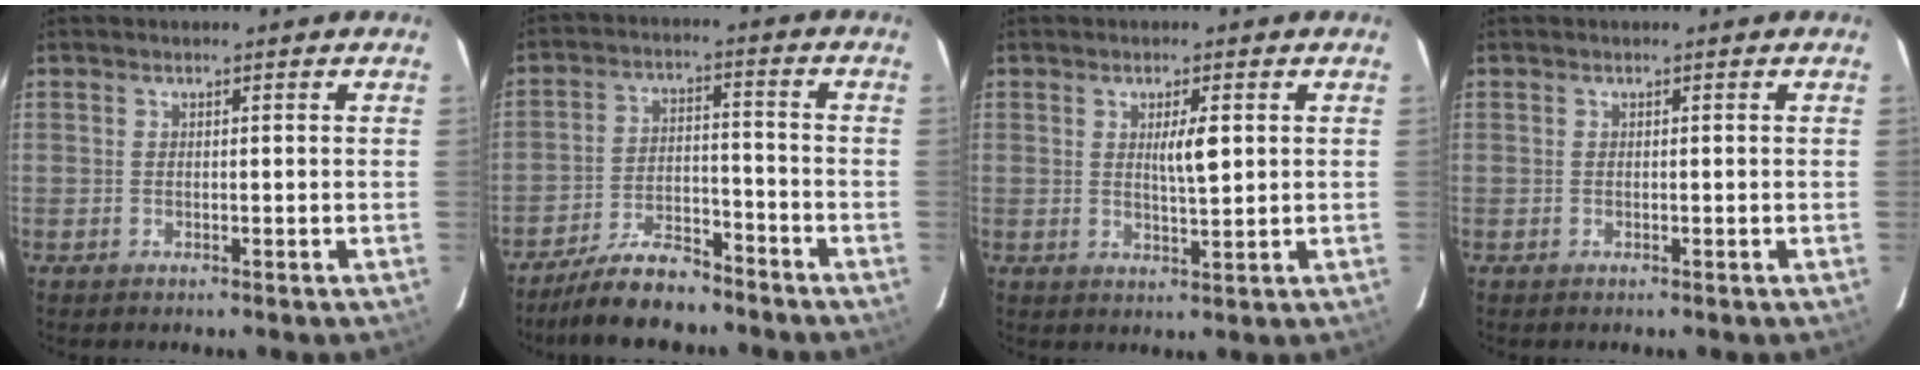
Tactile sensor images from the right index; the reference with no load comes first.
{"total": 9.3, "force": [-8.1, 2.4, 4.0], "torque": [-0.072, -0.003, -0.145]}
{"total": 3.7, "force": [0.9, 0.5, 3.6], "torque": [-0.059, -0.005, 0.015]}
{"total": 0.0}